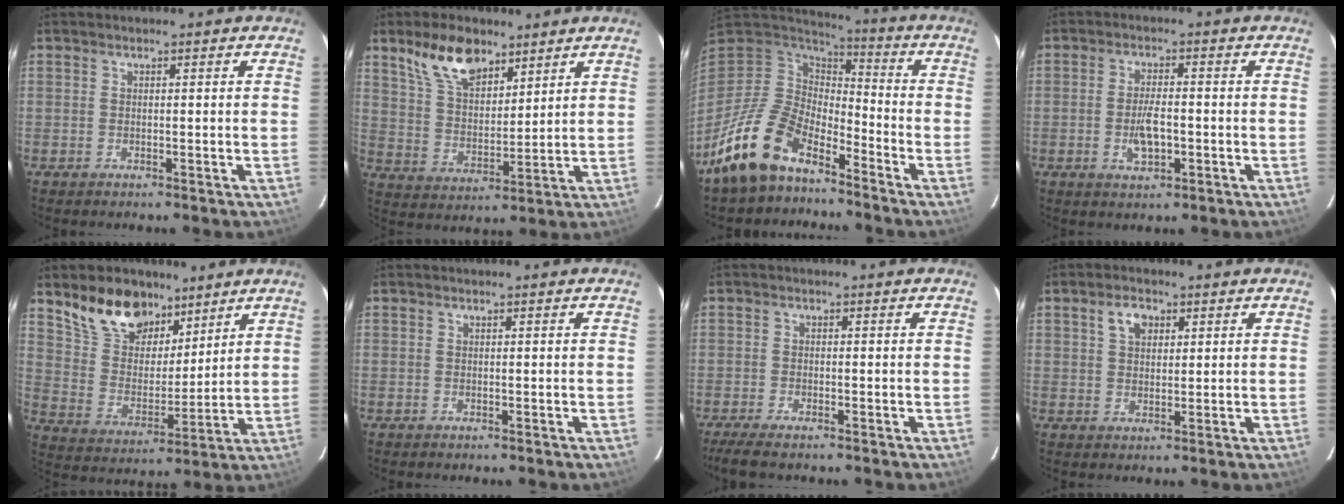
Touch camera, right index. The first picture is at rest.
{"total": 11.3, "force": [7.6, 5.5, 6.2], "torque": [-0.115, 0.016, 0.150]}
{"total": 15.1, "force": [-10.8, 7.0, 7.8], "torque": [-0.172, -0.004, -0.201]}
{"total": 5.5, "force": [-1.6, 2.2, 4.8], "torque": [-0.096, -0.001, -0.024]}
{"total": 14.3, "force": [9.9, 7.9, 6.4], "torque": [-0.140, 0.028, 0.192]}
{"total": 0.0}
{"total": 5.0, "force": [-4.0, 1.1, 2.8], "torque": [-0.073, -0.019, -0.075]}
{"total": 3.9, "force": [1.7, 2.5, 2.3], "torque": [-0.039, 0.010, 0.032]}